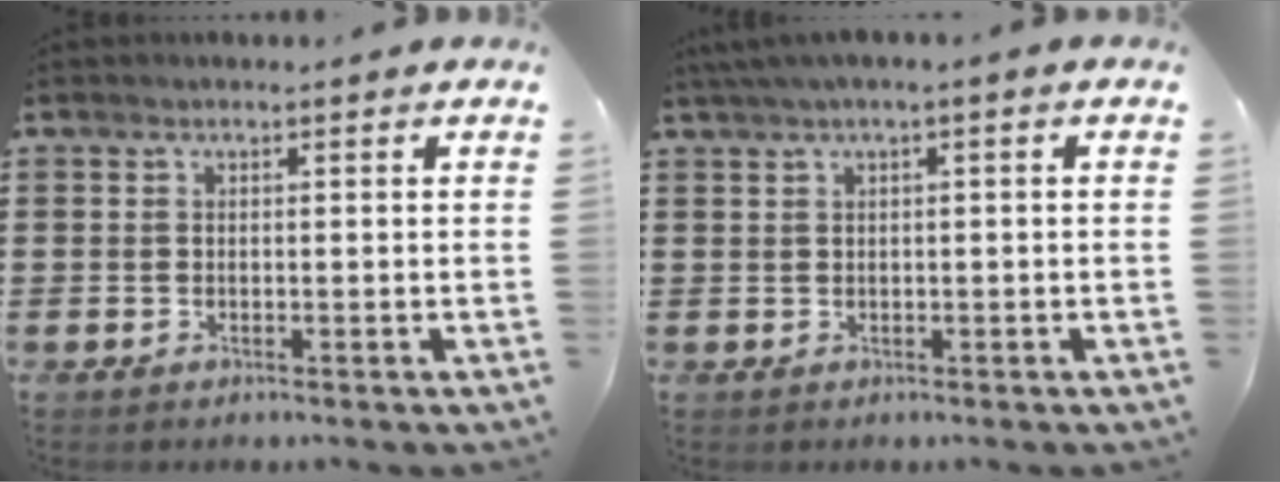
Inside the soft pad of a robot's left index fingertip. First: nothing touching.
{"total": 1.6, "force": [-0.2, 0.1, 1.6], "torque": [-0.026, -0.004, -0.003]}